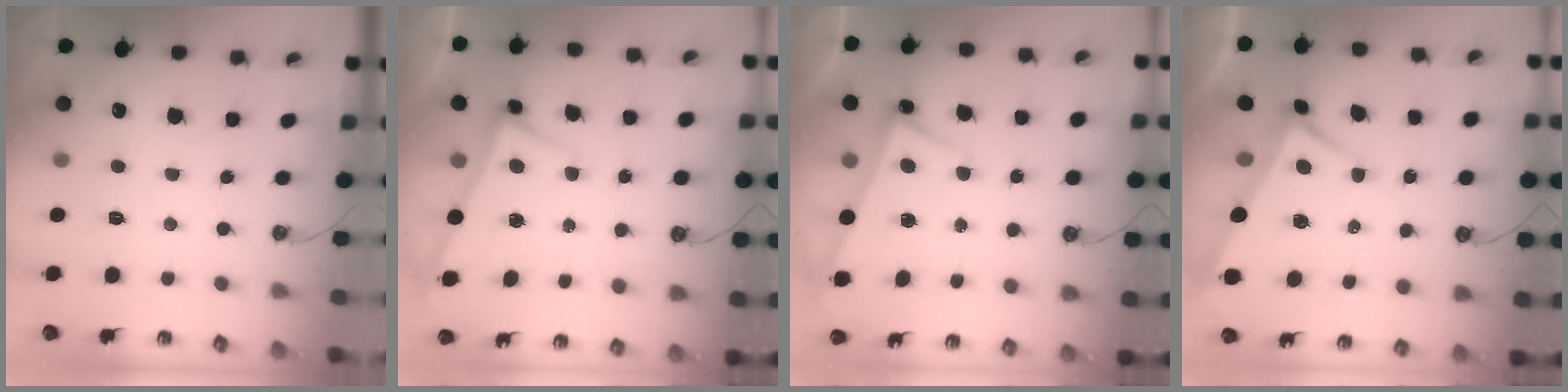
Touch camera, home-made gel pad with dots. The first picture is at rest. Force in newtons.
{"total": 2.8, "press": 2.7, "slide": 0.4}
{"total": 2.6, "press": 2.4, "slide": 0.9}
{"total": 2.2, "press": 2.0, "slide": 0.8}